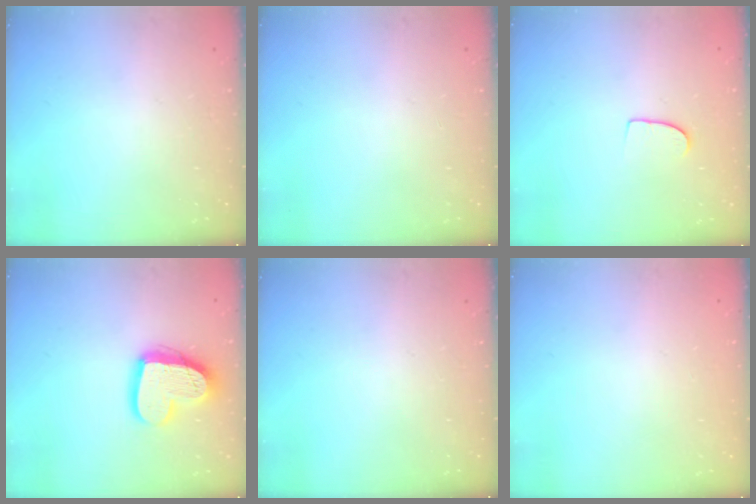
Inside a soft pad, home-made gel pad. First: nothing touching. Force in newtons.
{"total": 0.0}
{"total": 6.5, "press": 6.5, "slide": 0.5}
{"total": 15.9, "press": 15.8, "slide": 1.4}
{"total": 0.0}
{"total": 0.0}